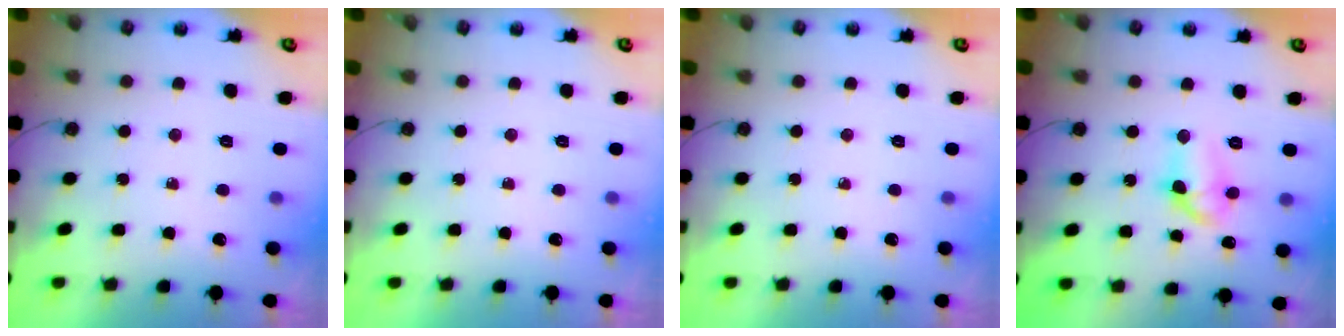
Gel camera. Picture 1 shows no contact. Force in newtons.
{"total": 0.0}
{"total": 0.0}
{"total": 8.8, "press": 8.7, "slide": 1.5}